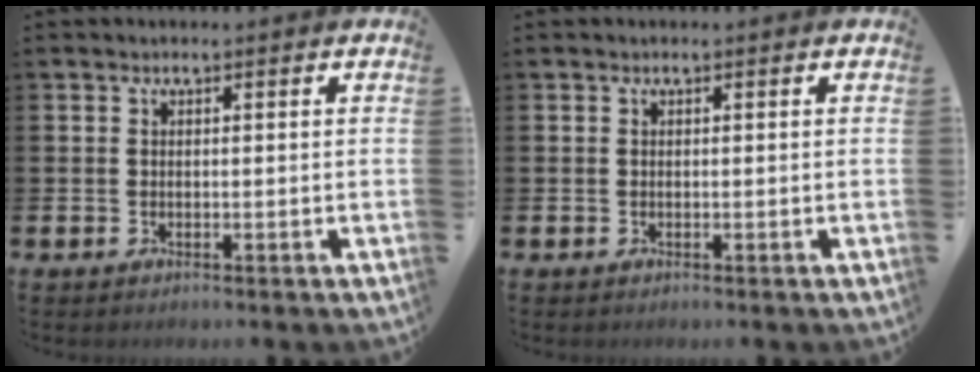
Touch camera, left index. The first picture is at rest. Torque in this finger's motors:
{"motor_torque": [0.00, 0.00, 0.00, 0.00]}